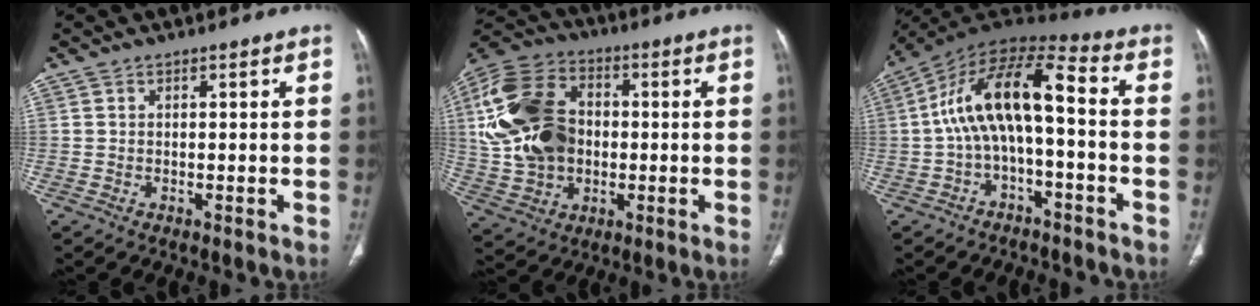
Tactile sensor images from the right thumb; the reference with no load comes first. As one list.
[{"total": 21.6, "force": [1.0, 15.8, 14.8], "torque": [-0.298, 0.017, 0.025]}, {"total": 14.1, "force": [-1.2, 5.9, 12.7], "torque": [-0.234, 0.068, -0.029]}]